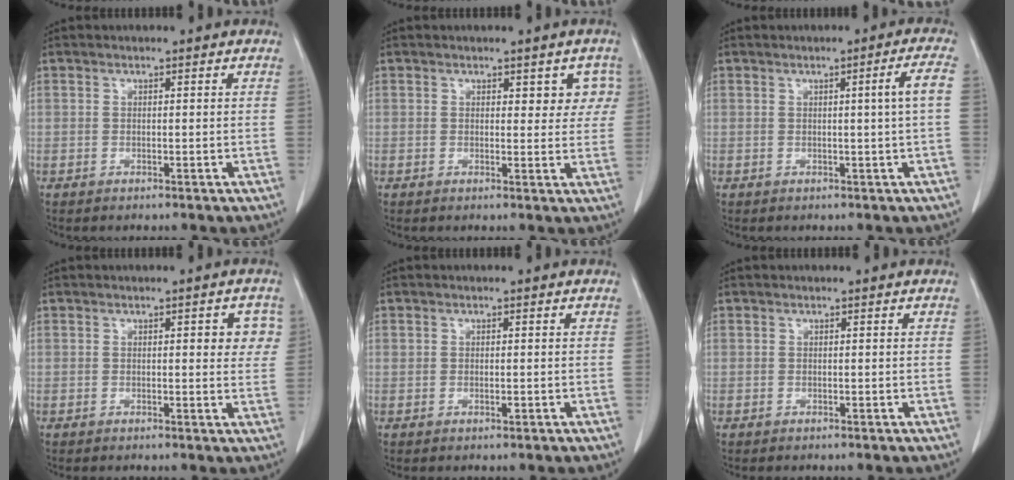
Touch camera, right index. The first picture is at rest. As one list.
[{"total": 3.6, "force": [1.6, 2.2, 2.4], "torque": [-0.007, 0.006, 0.015]}, {"total": 3.4, "force": [0.1, -1.0, 3.2], "torque": [-0.046, -0.001, 0.005]}, {"total": 3.7, "force": [1.0, 1.4, 3.2], "torque": [-0.028, 0.002, 0.008]}, {"total": 0.8, "force": [-0.1, 0.4, 0.6], "torque": [-0.011, -0.002, 0.000]}, {"total": 0.0}]